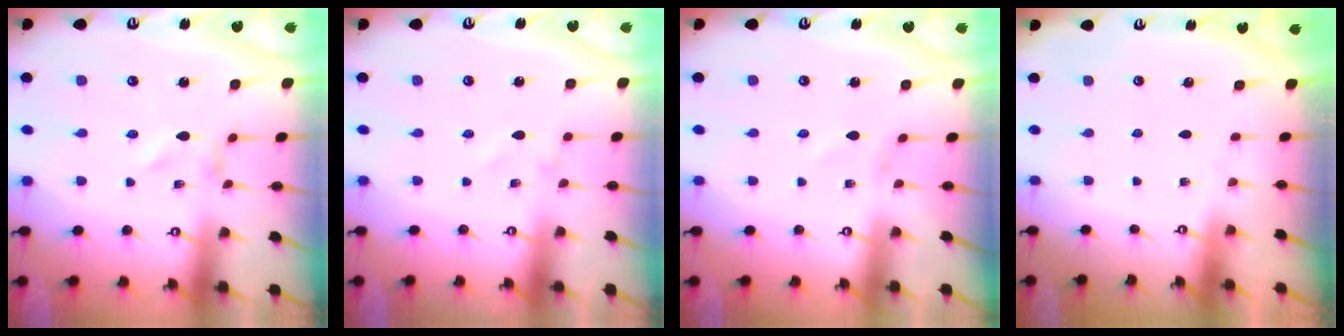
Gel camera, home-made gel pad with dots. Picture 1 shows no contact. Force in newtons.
{"total": 1.2, "press": 1.2, "slide": 0.0}
{"total": 0.8, "press": 0.8, "slide": 0.1}
{"total": 0.0}